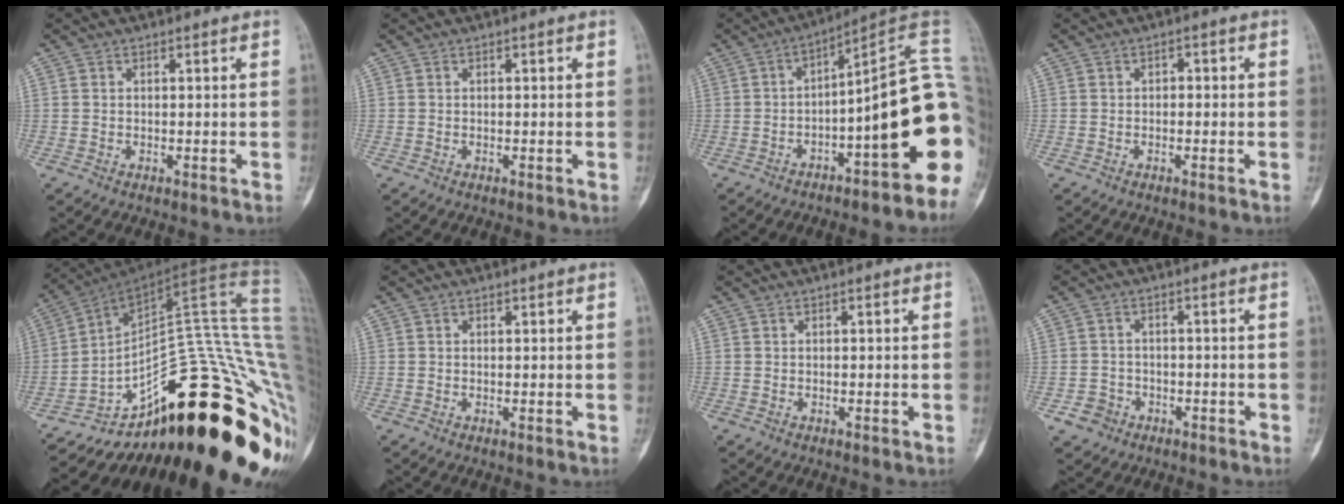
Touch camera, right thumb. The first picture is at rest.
{"total": 0.0}
{"total": 19.5, "force": [-3.3, 3.7, 18.8], "torque": [-0.193, 0.039, -0.041]}
{"total": 0.9, "force": [-0.2, 0.7, 0.5], "torque": [0.002, 0.002, -0.009]}
{"total": 38.9, "force": [-15.0, 13.7, 33.2], "torque": [-0.362, 0.074, -0.212]}
{"total": 0.0}
{"total": 0.0}
{"total": 3.5, "force": [-1.7, 3.1, 0.4], "torque": [0.008, 0.017, -0.027]}